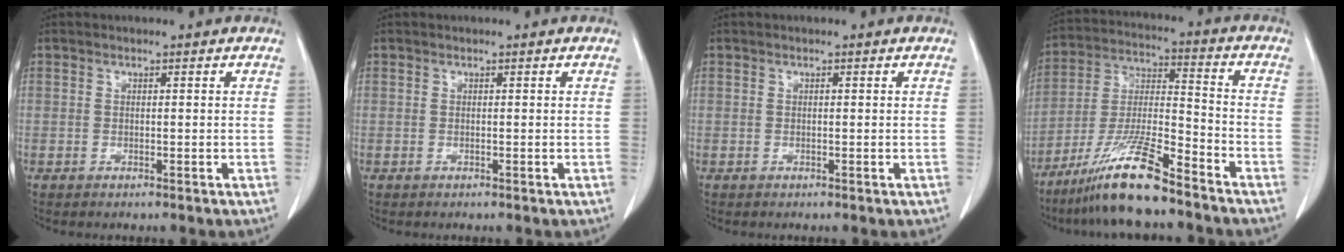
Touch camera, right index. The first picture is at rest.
{"total": 0.0}
{"total": 0.0}
{"total": 13.6, "force": [-10.1, 0.9, 9.2], "torque": [-0.187, -0.021, -0.187]}